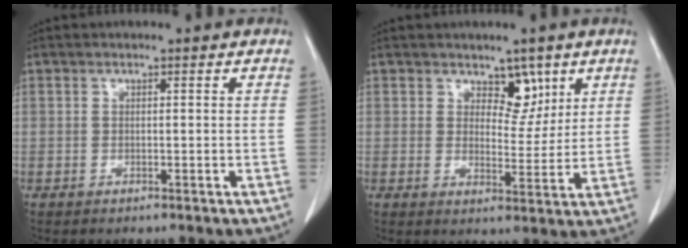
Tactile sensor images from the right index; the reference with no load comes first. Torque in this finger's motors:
{"motor_torque": [-0.10, 0.12, -0.02, -0.01]}